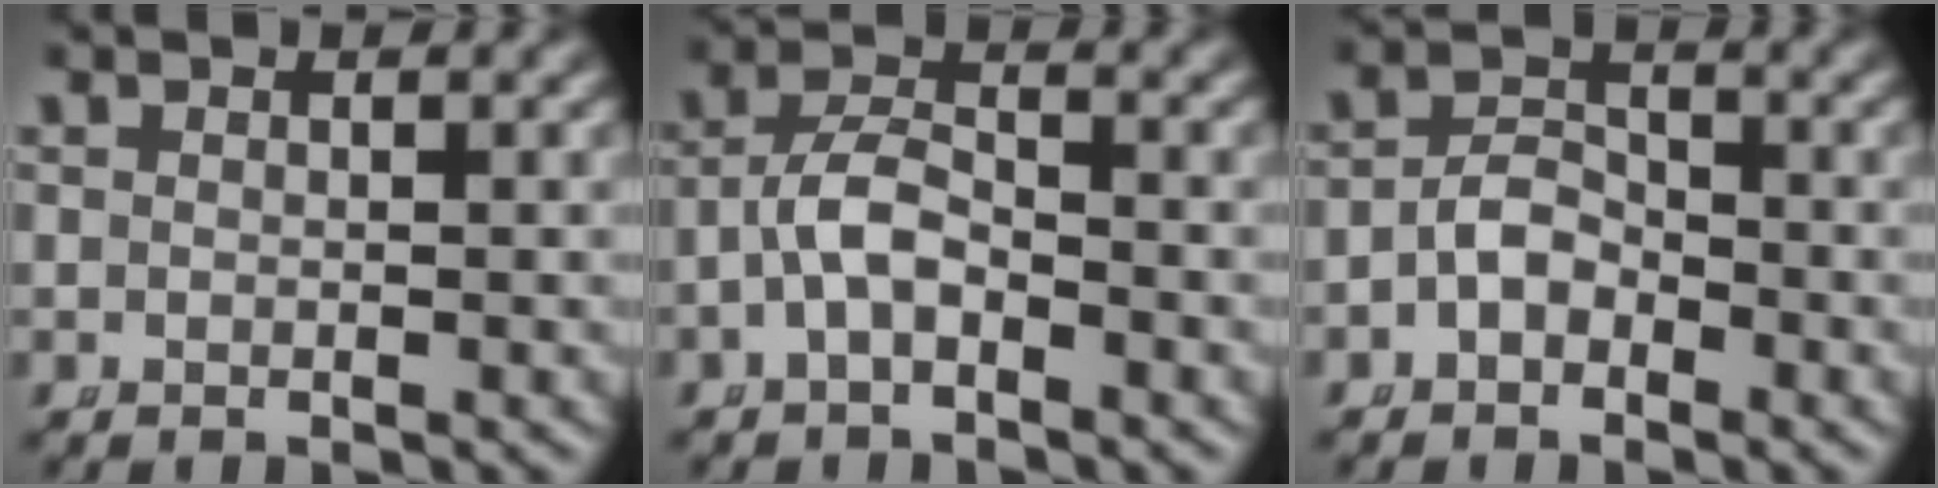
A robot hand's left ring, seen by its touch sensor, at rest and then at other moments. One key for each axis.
{"total": 3.0, "fx": -1.6, "fy": 1.4, "fz": 2.1, "tx": -0.045, "ty": -0.008, "tz": -0.025}
{"total": 3.1, "fx": -1.8, "fy": 2.2, "fz": 1.4, "tx": -0.029, "ty": -0.011, "tz": -0.028}